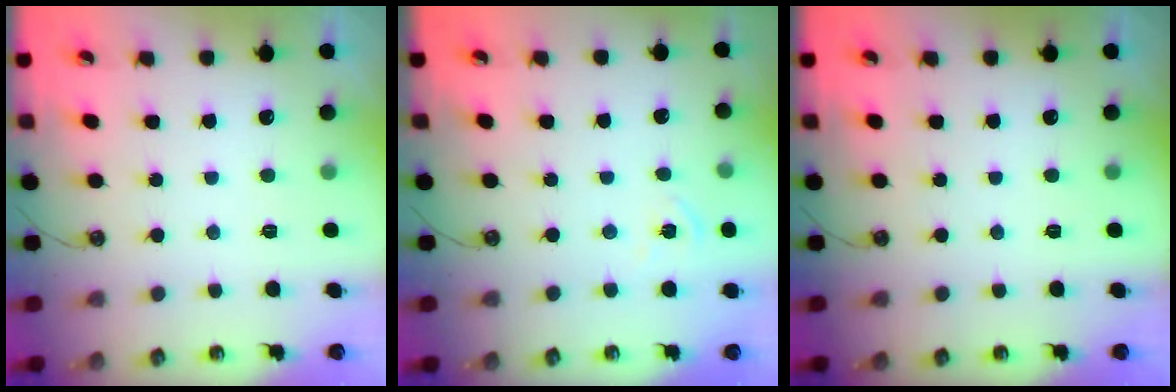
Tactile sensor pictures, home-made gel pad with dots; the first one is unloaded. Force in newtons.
{"total": 6.2, "press": 6.1, "slide": 0.6}
{"total": 0.0}